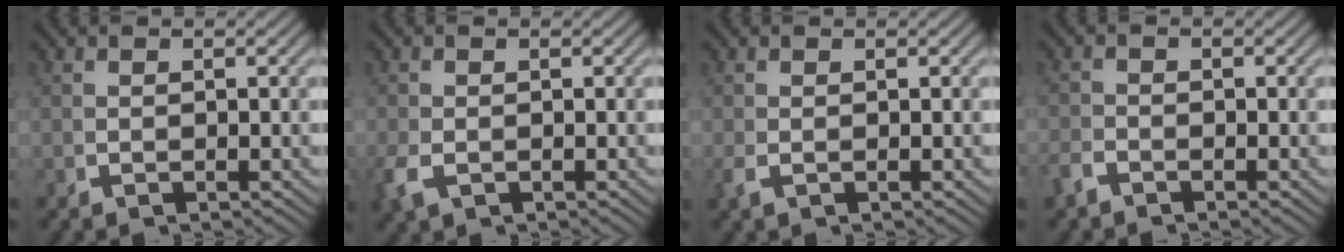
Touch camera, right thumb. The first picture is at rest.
{"total": 1.5, "force": [-0.6, 1.1, 0.9], "torque": [-0.026, -0.009, -0.004]}
{"total": 0.6, "force": [-0.1, 0.2, 0.5], "torque": [-0.019, -0.002, 0.001]}
{"total": 1.0, "force": [-1.0, 0.1, 0.1], "torque": [0.006, -0.001, -0.022]}